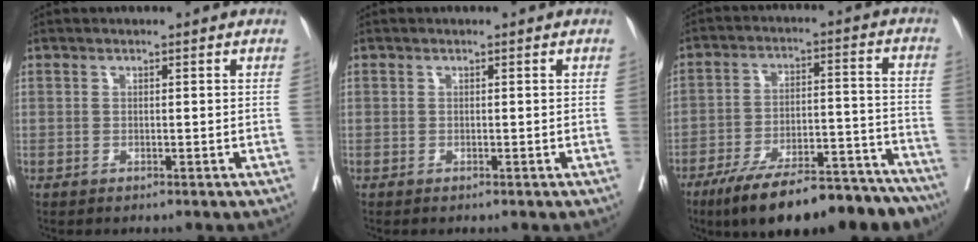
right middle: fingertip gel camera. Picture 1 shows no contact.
{"total": 0.0}
{"total": 21.3, "force": [-17.3, 5.4, 11.2], "torque": [-0.123, 0.022, -0.259]}